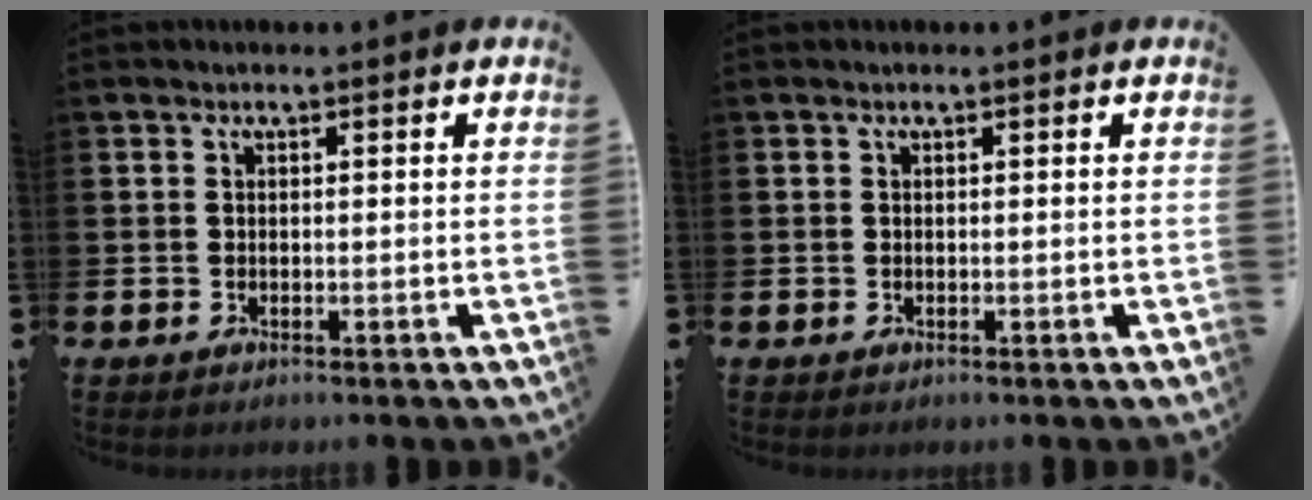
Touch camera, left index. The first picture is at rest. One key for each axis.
{"total": 0.0}